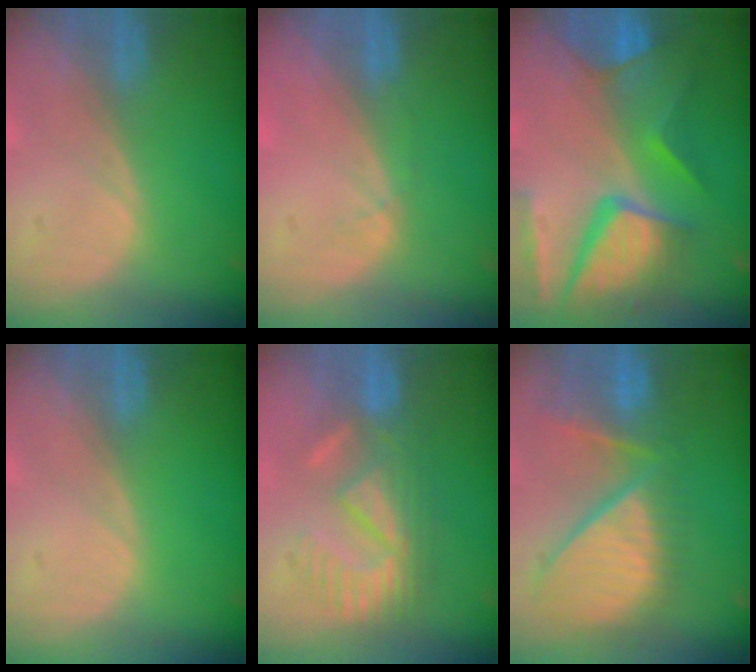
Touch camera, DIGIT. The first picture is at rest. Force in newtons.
{"total": 1.4, "press": 1.3, "slide": 0.5}
{"total": 11.5, "press": 9.5, "slide": 6.5}
{"total": 0.0}
{"total": 8.2, "press": 7.9, "slide": 2.4}
{"total": 11.7, "press": 10.4, "slide": 5.3}